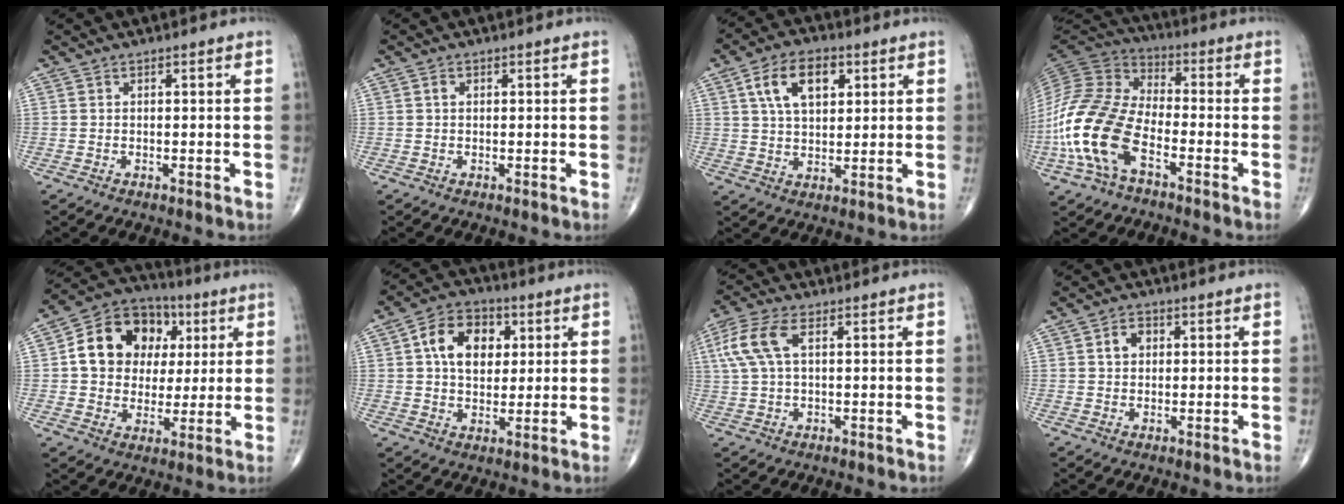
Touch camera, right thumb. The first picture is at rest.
{"total": 0.9, "force": [0.2, 0.7, 0.6], "torque": [-0.008, 0.004, 0.003]}
{"total": 10.4, "force": [3.8, 6.0, 7.5], "torque": [-0.111, -0.004, 0.065]}
{"total": 17.7, "force": [-6.3, 9.4, 13.6], "torque": [-0.294, 0.038, -0.129]}
{"total": 16.1, "force": [3.4, 13.1, 8.7], "torque": [-0.112, 0.012, 0.053]}
{"total": 11.5, "force": [2.9, 8.1, 7.5], "torque": [-0.093, 0.004, 0.042]}
{"total": 8.3, "force": [2.3, 4.0, 6.9], "torque": [-0.172, 0.021, 0.044]}
{"total": 3.2, "force": [0.7, 2.4, 1.9], "torque": [-0.023, 0.006, 0.010]}